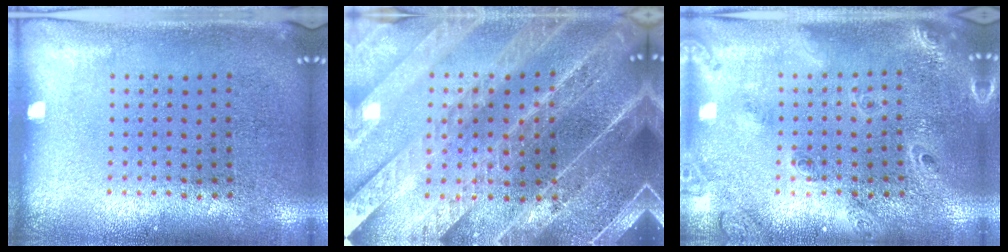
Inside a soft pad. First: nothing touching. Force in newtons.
{"total": 5.1, "press": 4.4, "slide": 2.6}
{"total": 1.8, "press": 1.7, "slide": 0.8}